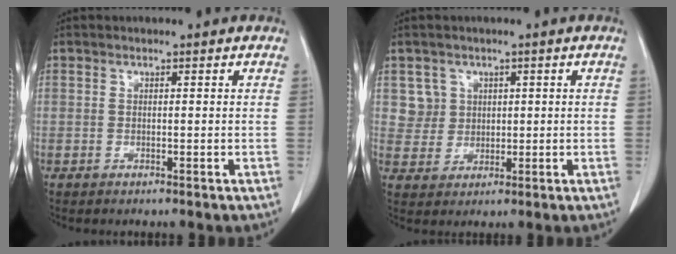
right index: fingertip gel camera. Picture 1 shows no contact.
{"total": 4.0, "force": [1.6, 3.6, -0.2], "torque": [0.015, 0.007, 0.032]}